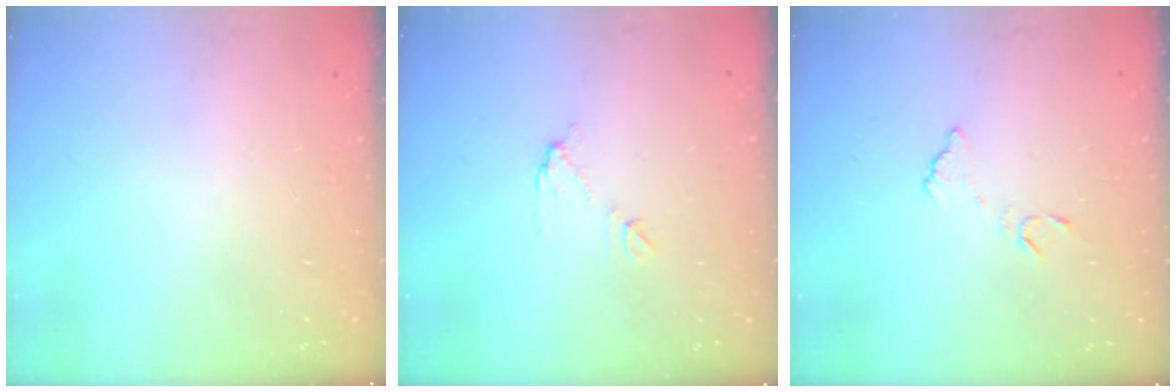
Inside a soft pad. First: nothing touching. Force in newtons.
{"total": 6.2, "press": 6.2, "slide": 0.2}
{"total": 5.8, "press": 5.8, "slide": 0.4}